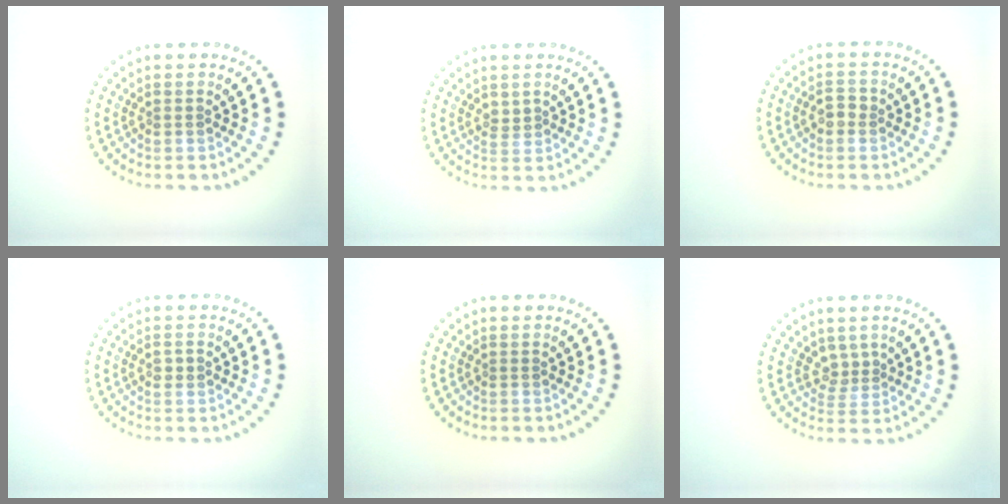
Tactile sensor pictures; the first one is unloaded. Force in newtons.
{"total": 0.9, "press": 0.8, "slide": 0.5}
{"total": 1.4, "press": 1.4, "slide": 0.3}
{"total": 0.9, "press": 0.9, "slide": 0.2}
{"total": 0.0}
{"total": 1.6, "press": 1.1, "slide": 1.2}